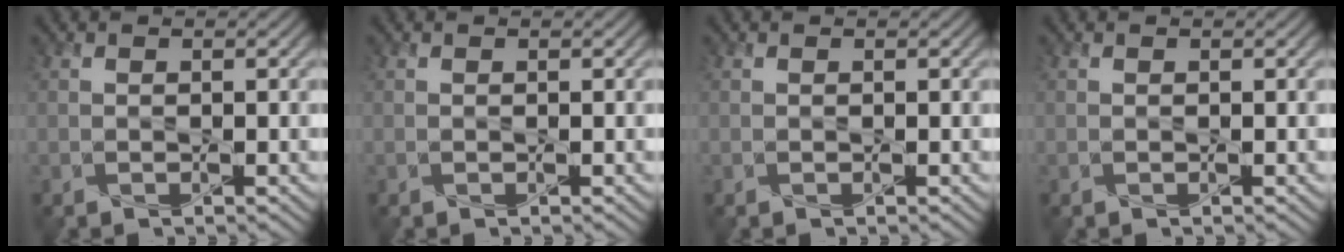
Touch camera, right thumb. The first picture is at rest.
{"total": 0.0}
{"total": 0.0}
{"total": 0.0}